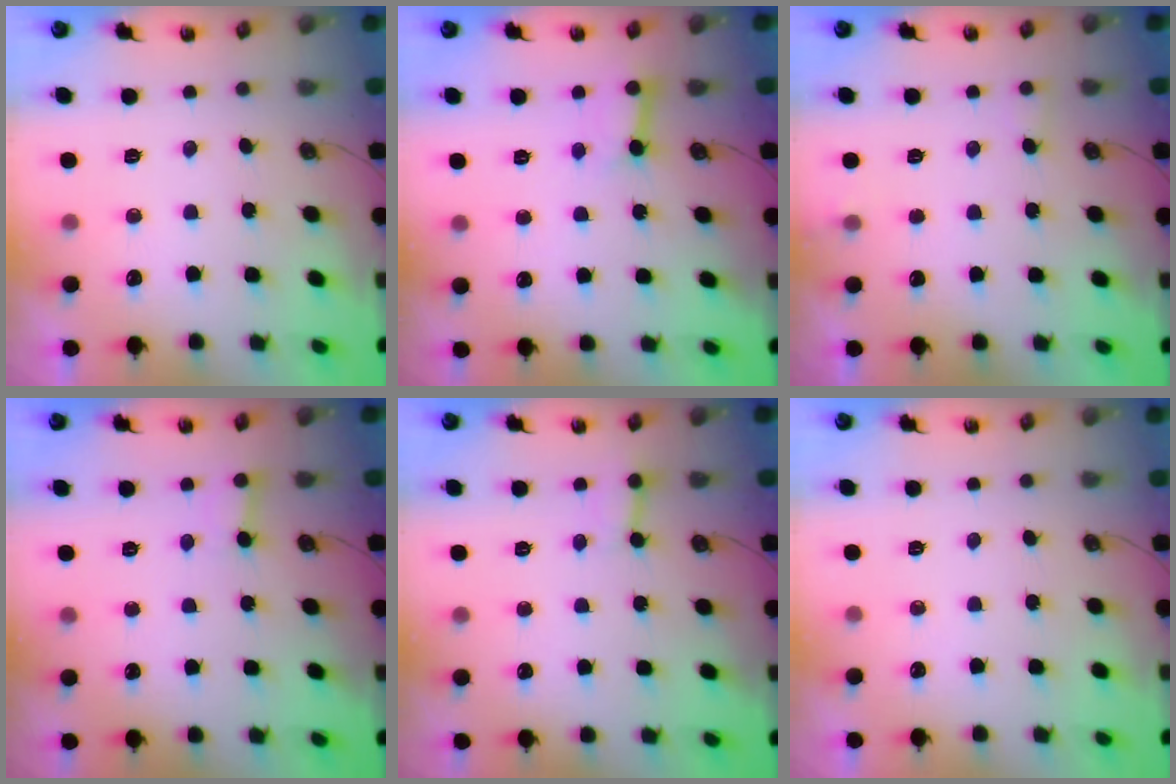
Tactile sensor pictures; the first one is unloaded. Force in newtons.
{"total": 4.1, "press": 4.0, "slide": 0.6}
{"total": 6.3, "press": 6.3, "slide": 0.4}
{"total": 2.5, "press": 2.5, "slide": 0.2}
{"total": 3.0, "press": 2.9, "slide": 0.4}
{"total": 0.0}